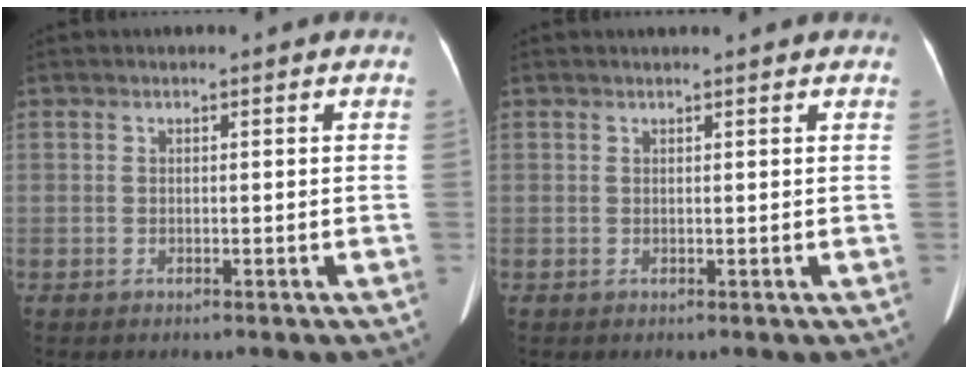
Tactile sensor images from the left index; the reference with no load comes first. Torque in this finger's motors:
{"motor_torque": [-0.41, -0.12, -0.13, 0.00]}